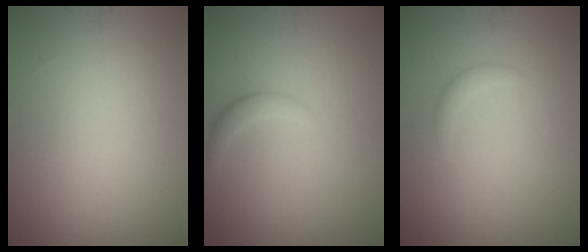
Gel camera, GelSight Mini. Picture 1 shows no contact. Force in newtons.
{"total": 1.1, "press": 1.1, "slide": 0.1}
{"total": 0.9, "press": 0.9, "slide": 0.1}